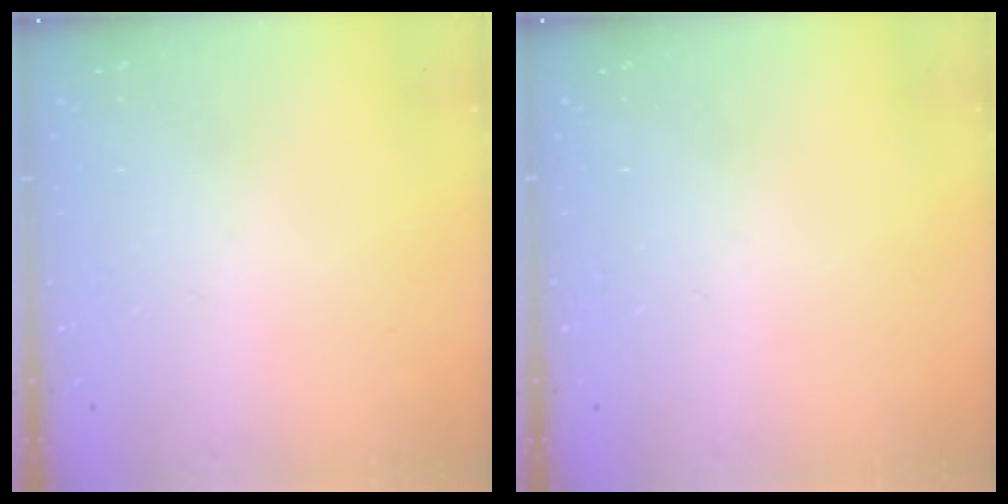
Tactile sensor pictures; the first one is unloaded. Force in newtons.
{"total": 0.0}